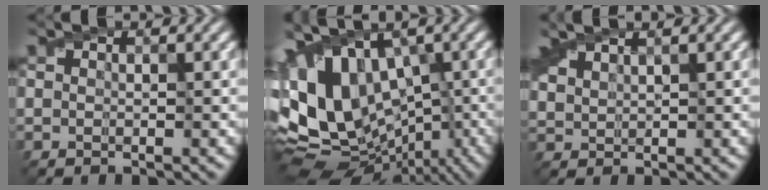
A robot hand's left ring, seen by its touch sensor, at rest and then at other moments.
{"total": 13.5, "force": [0.1, 9.5, 9.6], "torque": [-0.164, 0.003, 0.034]}
{"total": 1.8, "force": [1.7, 0.3, 0.6], "torque": [-0.025, 0.011, 0.048]}